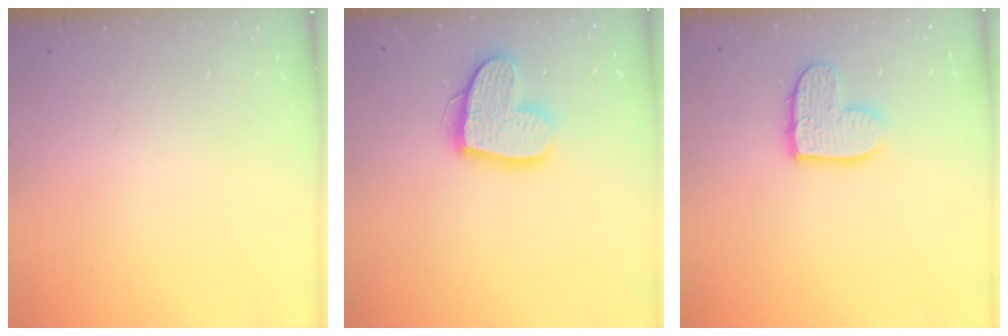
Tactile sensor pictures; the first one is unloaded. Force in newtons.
{"total": 15.0, "press": 15.0, "slide": 1.1}
{"total": 10.1, "press": 10.1, "slide": 0.7}